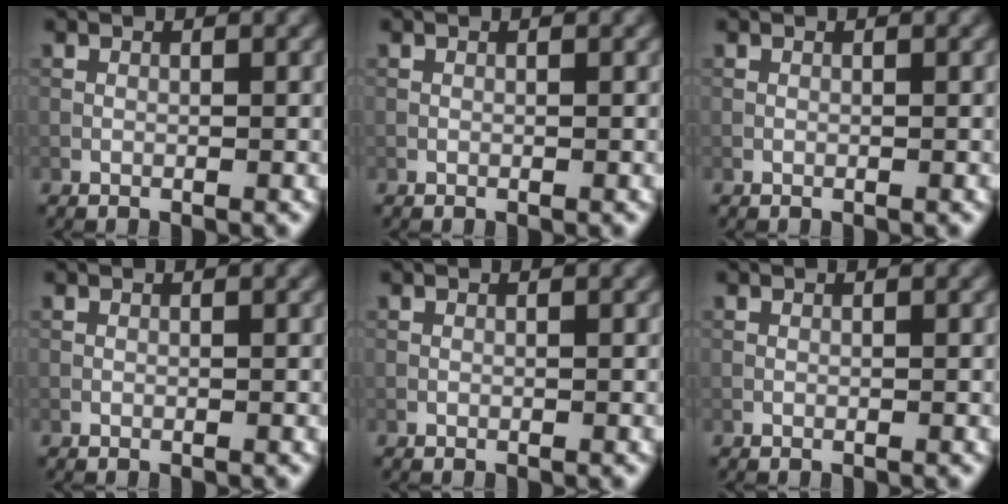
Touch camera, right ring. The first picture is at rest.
{"total": 0.0}
{"total": 0.0}
{"total": 0.0}
{"total": 0.0}
{"total": 0.0}